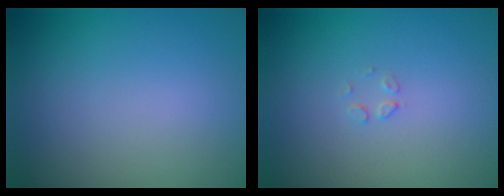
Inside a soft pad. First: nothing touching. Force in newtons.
{"total": 0.8, "press": 0.8, "slide": 0.0}